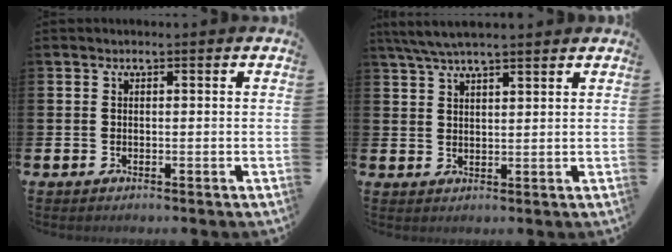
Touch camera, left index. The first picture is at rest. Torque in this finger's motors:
{"motor_torque": [1.06, -1.08, 0.68, 0.21]}